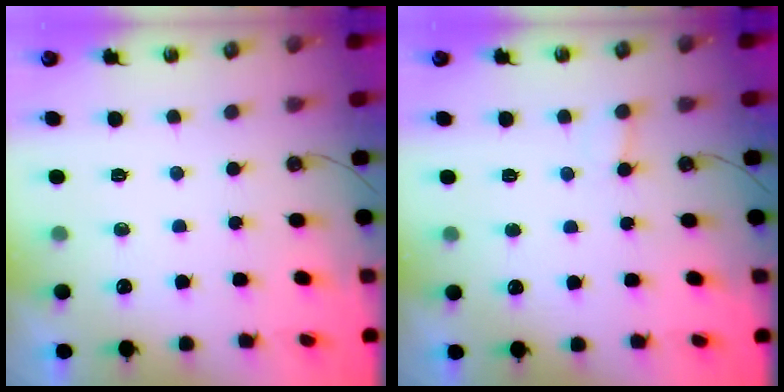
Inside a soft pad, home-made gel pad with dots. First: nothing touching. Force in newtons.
{"total": 3.3, "press": 3.3, "slide": 0.4}